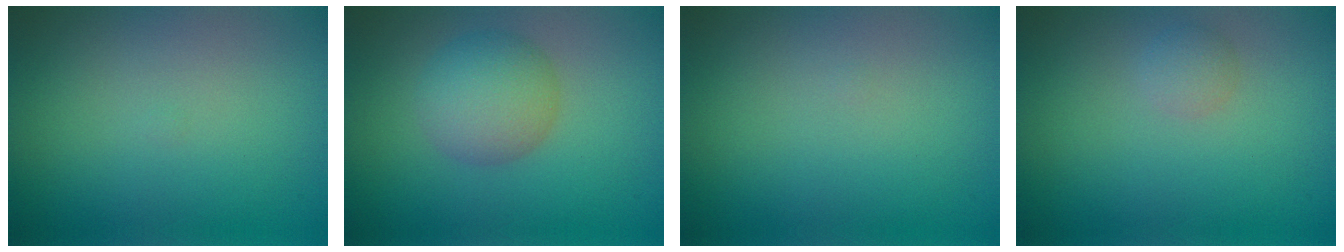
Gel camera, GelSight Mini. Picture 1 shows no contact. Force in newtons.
{"total": 4.3, "press": 4.3, "slide": 0.1}
{"total": 0.0}
{"total": 1.1, "press": 1.1, "slide": 0.0}